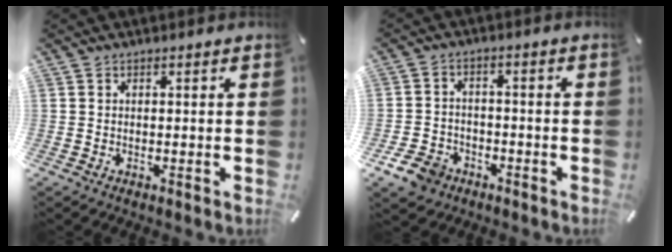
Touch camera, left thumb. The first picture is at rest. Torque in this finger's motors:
{"motor_torque": [0.65, 1.63, 0.23, 0.37, 0.00]}